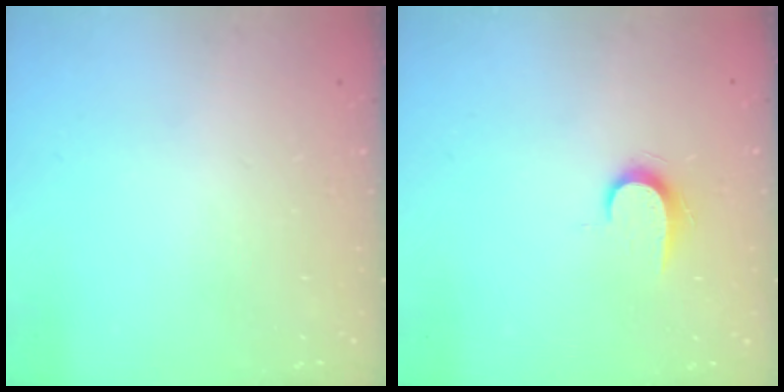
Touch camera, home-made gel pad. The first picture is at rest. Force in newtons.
{"total": 6.6, "press": 6.6, "slide": 0.7}